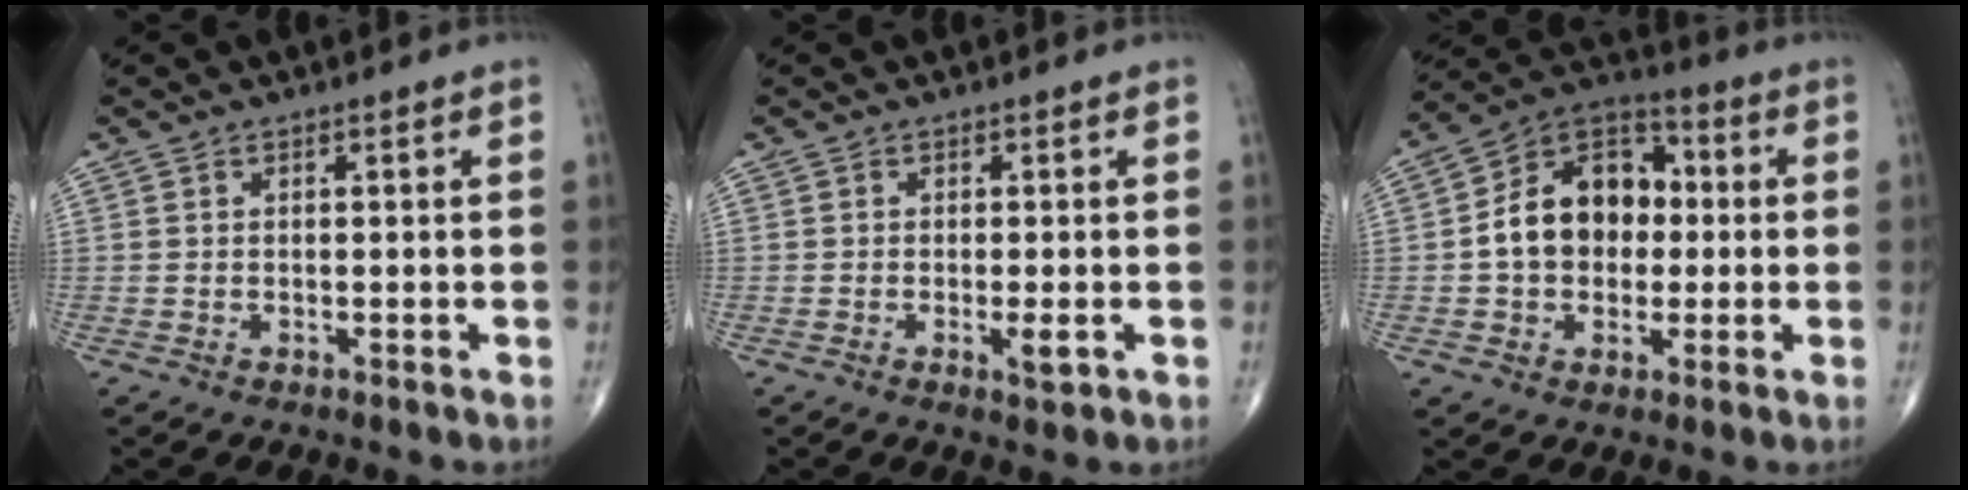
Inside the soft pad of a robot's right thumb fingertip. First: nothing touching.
{"total": 2.4, "force": [-0.7, 0.5, 2.2], "torque": [-0.034, -0.005, -0.012]}
{"total": 15.1, "force": [0.2, 11.1, 10.2], "torque": [-0.127, 0.031, -0.007]}